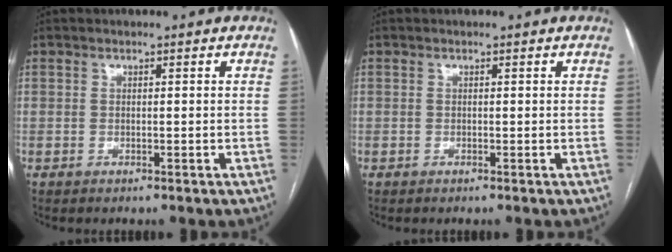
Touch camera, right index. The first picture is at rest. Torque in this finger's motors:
{"motor_torque": [0.11, 0.06, 0.01, 0.01]}